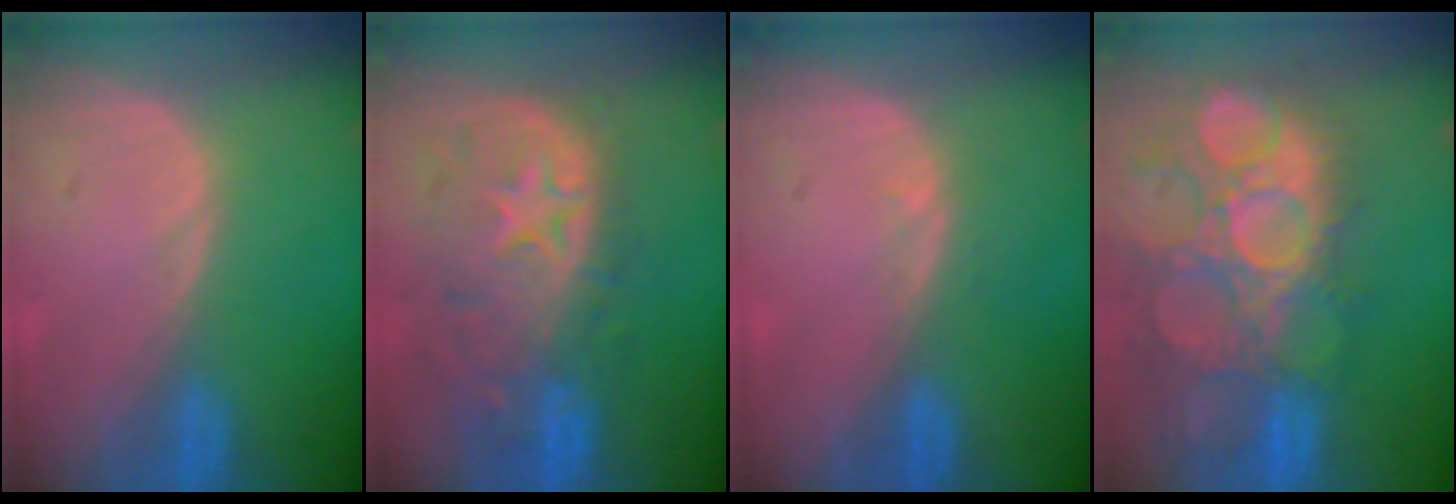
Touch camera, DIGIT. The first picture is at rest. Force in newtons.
{"total": 11.1, "press": 9.7, "slide": 5.2}
{"total": 0.8, "press": 0.6, "slide": 0.6}
{"total": 14.8, "press": 12.7, "slide": 7.6}